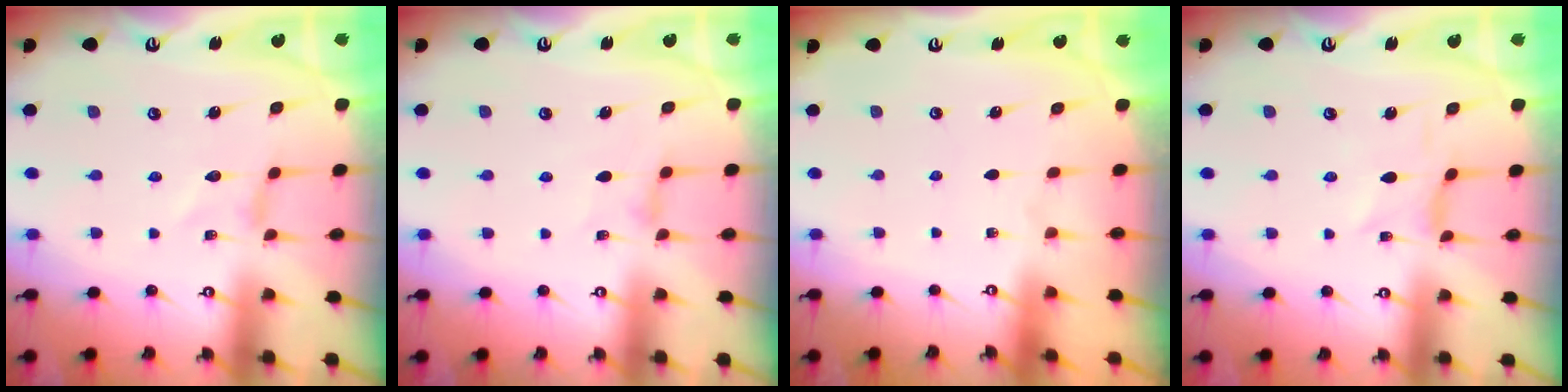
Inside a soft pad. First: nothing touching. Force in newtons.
{"total": 2.3, "press": 2.2, "slide": 0.6}
{"total": 0.0}
{"total": 0.0}